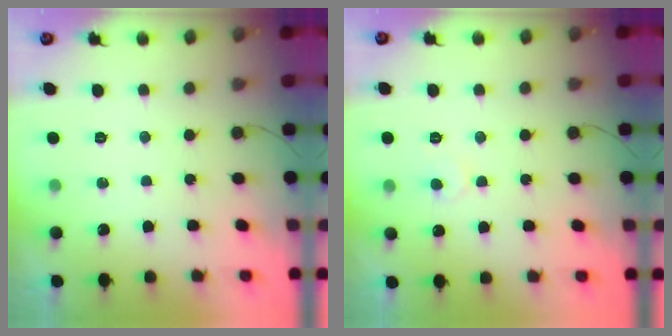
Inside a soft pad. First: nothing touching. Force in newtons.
{"total": 5.1, "press": 5.0, "slide": 0.4}